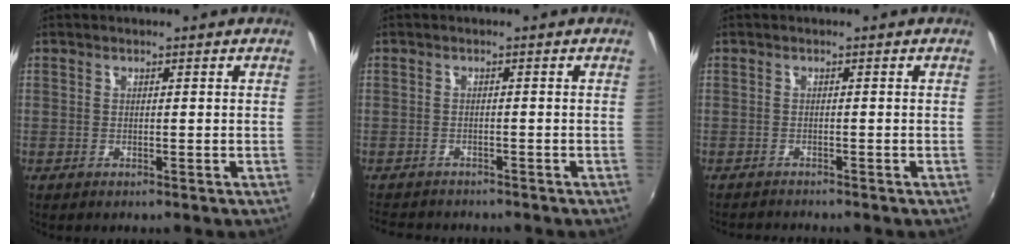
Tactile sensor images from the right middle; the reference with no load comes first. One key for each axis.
{"total": 5.2, "fx": -4.7, "fy": 2.0, "fz": 1.1, "tx": -0.039, "ty": -0.009, "tz": -0.080}
{"total": 2.6, "fx": -2.5, "fy": -0.1, "fz": 0.4, "tx": -0.020, "ty": -0.014, "tz": -0.047}